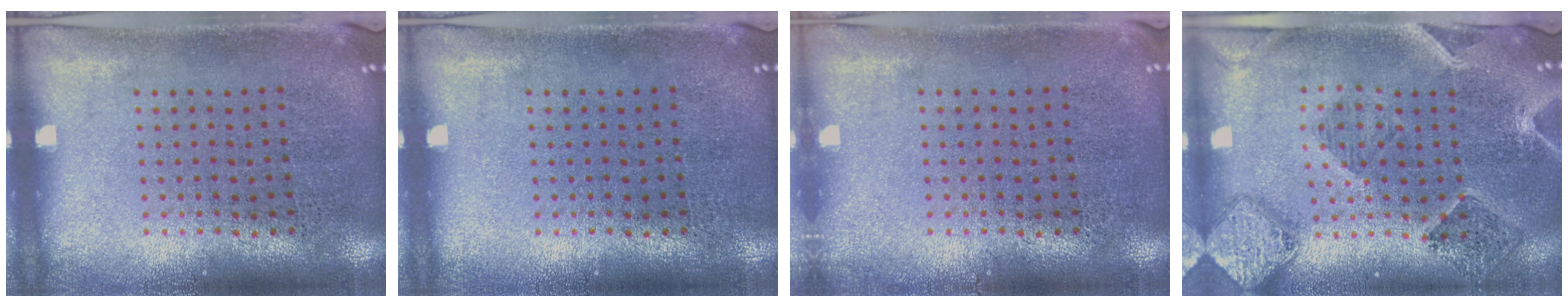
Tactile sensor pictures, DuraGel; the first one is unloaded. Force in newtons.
{"total": 0.0}
{"total": 0.6, "press": 0.6, "slide": 0.2}
{"total": 1.5, "press": 1.5, "slide": 0.3}